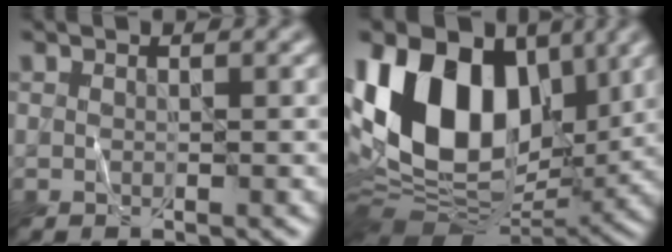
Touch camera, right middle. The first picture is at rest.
{"total": 16.0, "force": [2.7, 10.5, 11.8], "torque": [-0.211, 0.022, 0.030]}